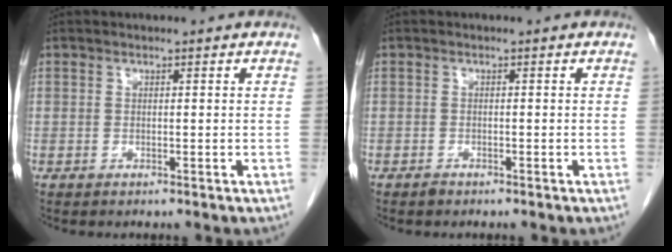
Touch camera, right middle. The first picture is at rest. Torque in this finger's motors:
{"motor_torque": [-0.31, -0.20, 0.01, -0.01]}